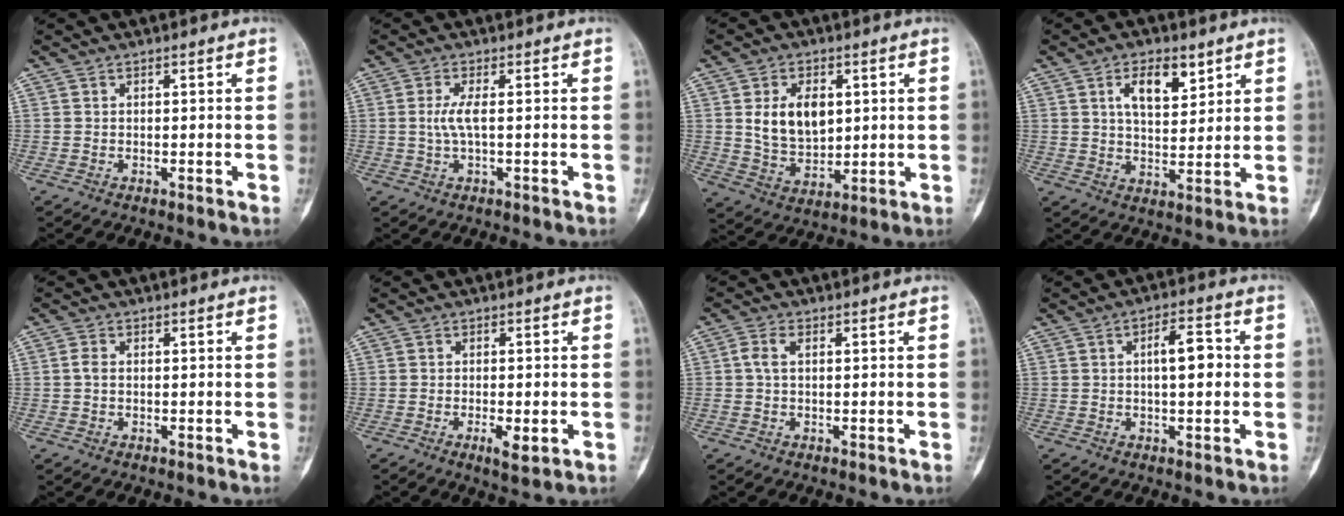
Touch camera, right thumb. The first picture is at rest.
{"total": 3.2, "force": [0.1, 0.6, 3.2], "torque": [-0.084, 0.001, 0.001]}
{"total": 10.5, "force": [2.4, 7.0, 7.5], "torque": [-0.108, -0.017, 0.054]}
{"total": 8.4, "force": [4.2, 4.2, 6.0], "torque": [-0.076, -0.023, 0.070]}
{"total": 1.6, "force": [0.0, 1.0, 1.2], "torque": [-0.021, 0.001, -0.003]}
{"total": 3.8, "force": [-1.4, 1.2, 3.3], "torque": [-0.052, -0.004, -0.019]}
{"total": 2.6, "force": [0.2, 1.4, 2.2], "torque": [-0.052, 0.002, -0.002]}
{"total": 6.6, "force": [0.4, 2.6, 6.1], "torque": [-0.083, 0.009, -0.002]}